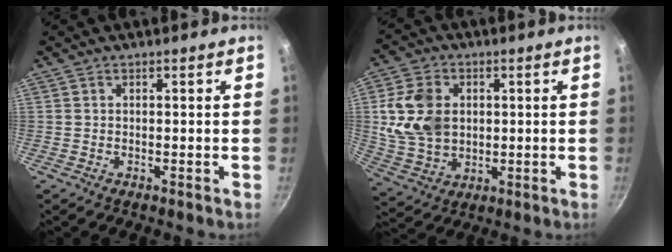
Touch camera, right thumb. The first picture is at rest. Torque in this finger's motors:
{"motor_torque": [1.65, 1.86, 0.54, -0.66, 0.06]}